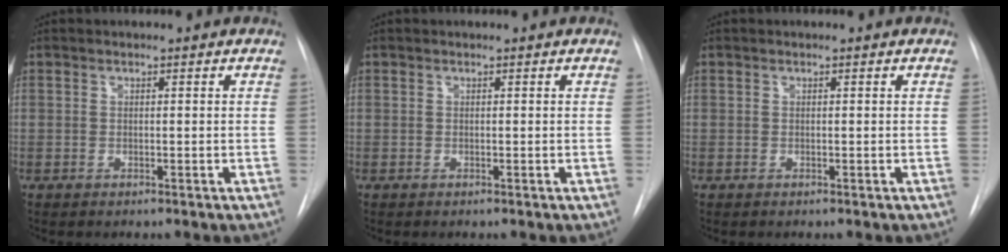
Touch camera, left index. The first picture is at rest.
{"total": 0.0}
{"total": 0.0}